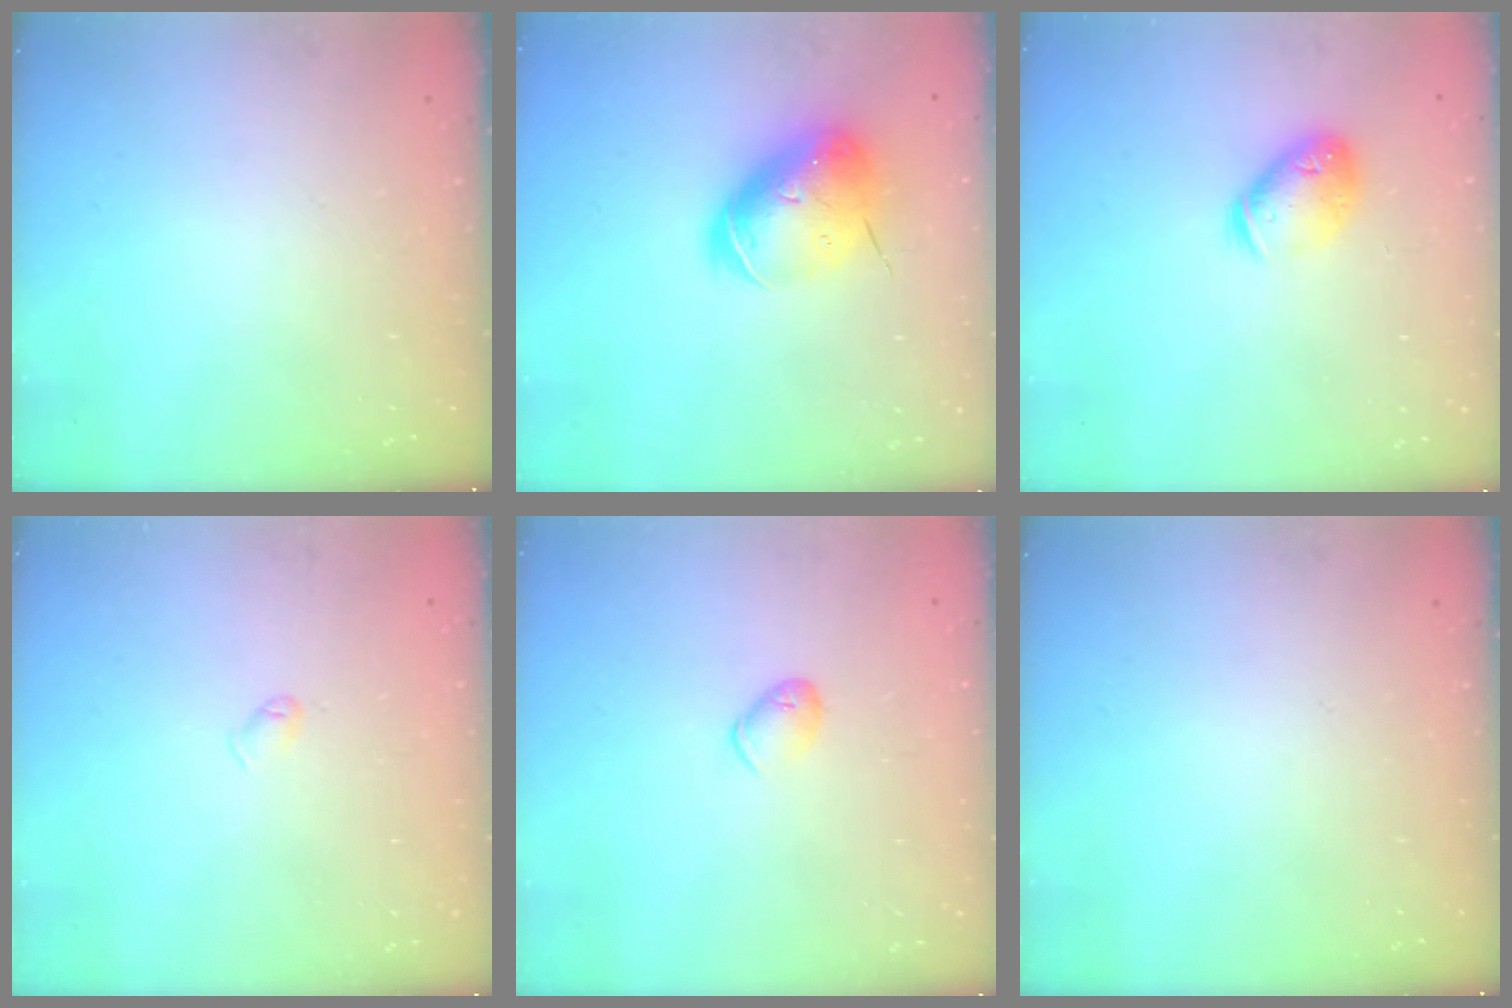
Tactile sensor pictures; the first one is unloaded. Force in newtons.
{"total": 10.9, "press": 10.8, "slide": 1.8}
{"total": 10.5, "press": 10.4, "slide": 1.5}
{"total": 3.1, "press": 3.0, "slide": 0.4}
{"total": 5.4, "press": 5.2, "slide": 1.1}
{"total": 0.0}